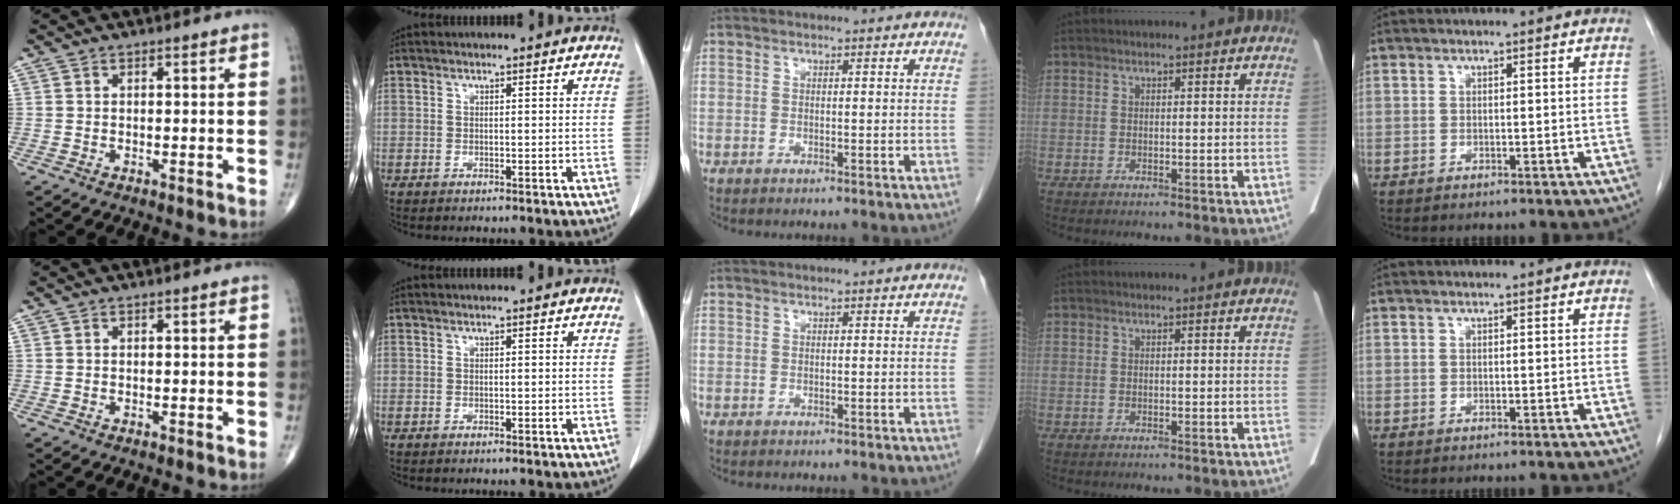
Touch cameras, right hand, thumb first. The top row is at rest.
{}